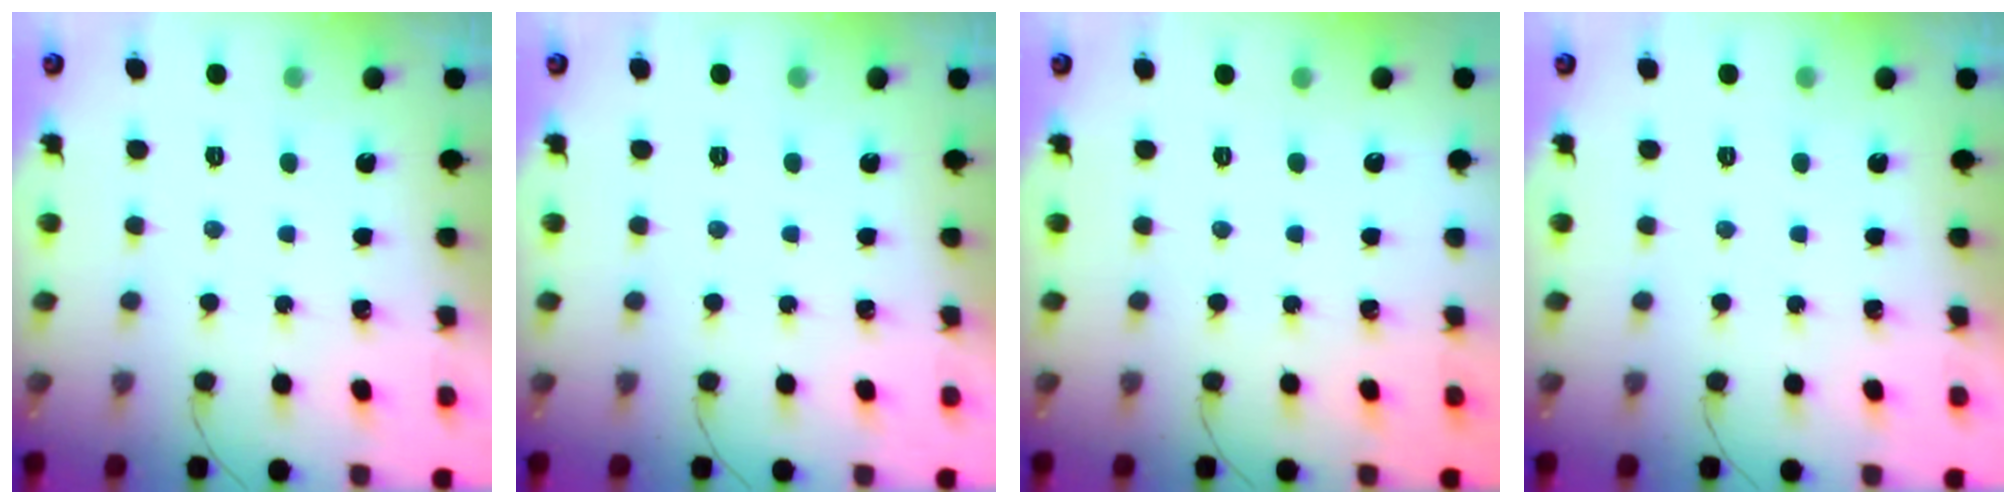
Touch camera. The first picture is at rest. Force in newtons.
{"total": 0.0}
{"total": 0.0}
{"total": 0.0}